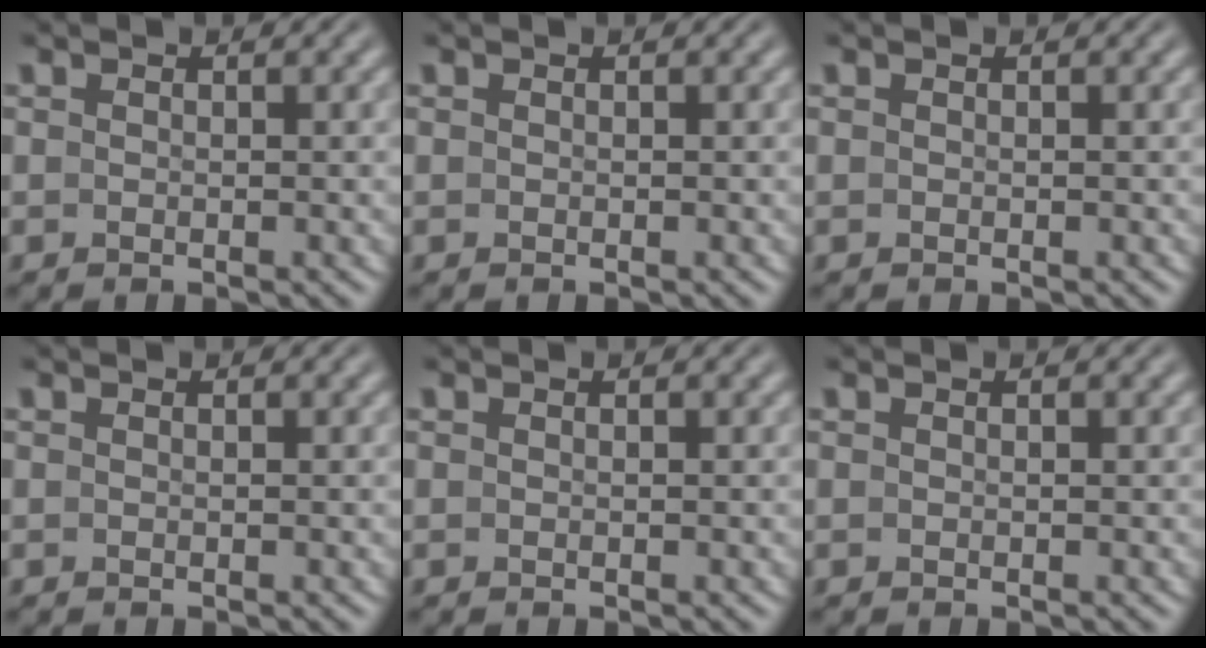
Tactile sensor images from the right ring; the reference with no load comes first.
{"total": 0.0}
{"total": 0.0}
{"total": 0.0}
{"total": 0.0}
{"total": 0.0}